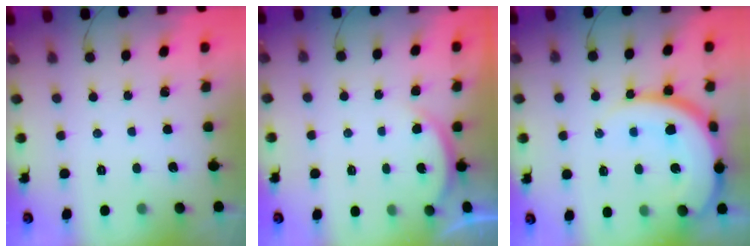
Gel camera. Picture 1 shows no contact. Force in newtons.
{"total": 3.2, "press": 3.2, "slide": 0.6}
{"total": 15.2, "press": 15.1, "slide": 1.6}